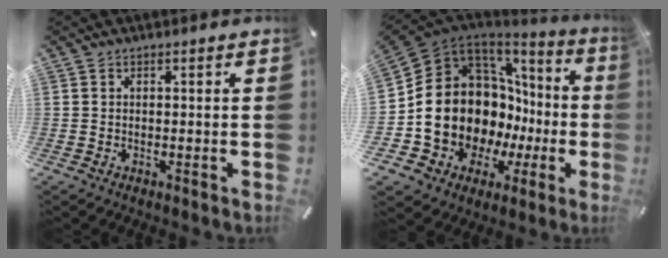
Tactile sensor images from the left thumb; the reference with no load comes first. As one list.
[{"total": 17.3, "force": [-0.7, 14.4, 9.6], "torque": [-0.171, -0.047, 0.008]}]